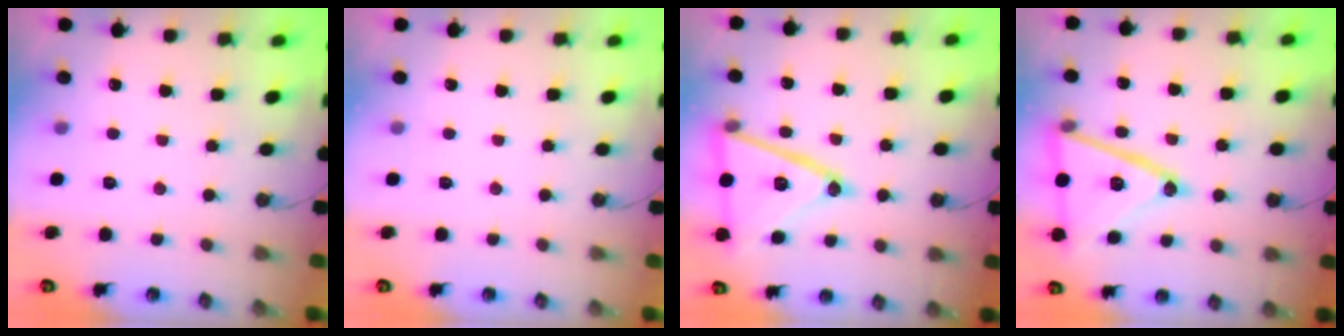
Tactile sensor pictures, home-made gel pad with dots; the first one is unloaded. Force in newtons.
{"total": 0.0}
{"total": 20.6, "press": 20.3, "slide": 3.4}
{"total": 20.6, "press": 20.3, "slide": 3.4}